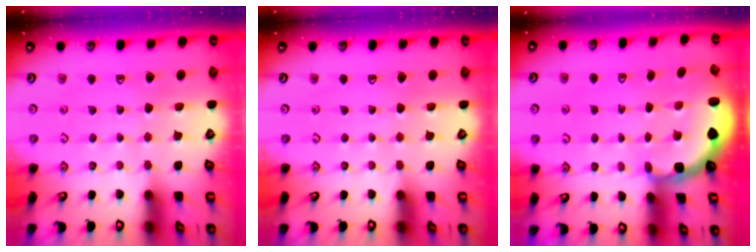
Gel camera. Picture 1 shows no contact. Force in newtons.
{"total": 0.0}
{"total": 2.1, "press": 2.0, "slide": 0.6}